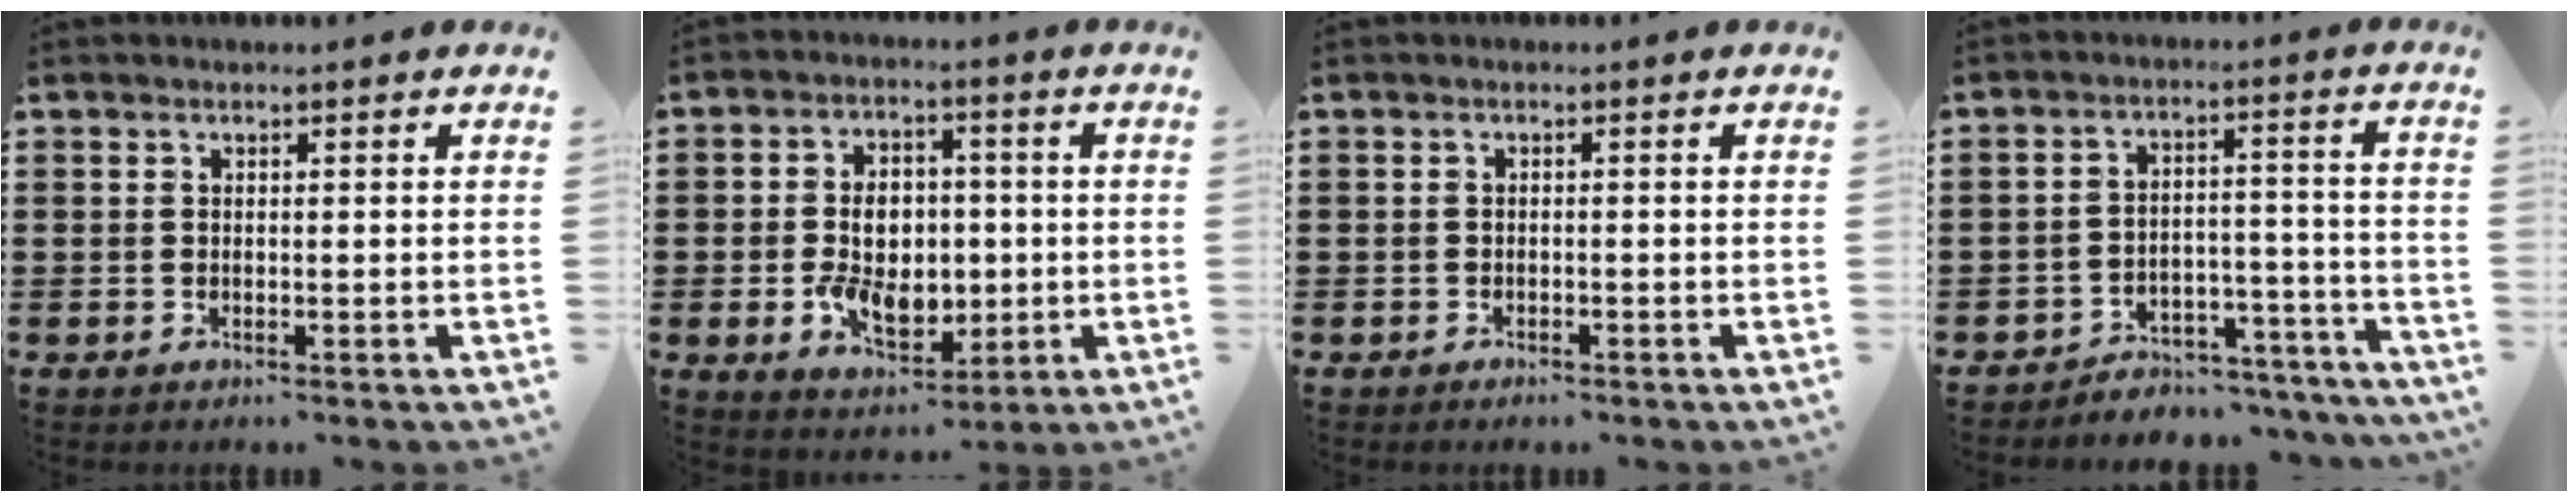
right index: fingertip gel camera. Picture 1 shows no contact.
{"total": 8.1, "force": [-0.9, 5.7, 5.7], "torque": [-0.106, 0.001, -0.022]}
{"total": 0.8, "force": [-0.8, -0.1, 0.0], "torque": [-0.002, -0.002, -0.016]}
{"total": 4.3, "force": [-4.1, 1.0, 0.4], "torque": [-0.011, 0.008, -0.086]}